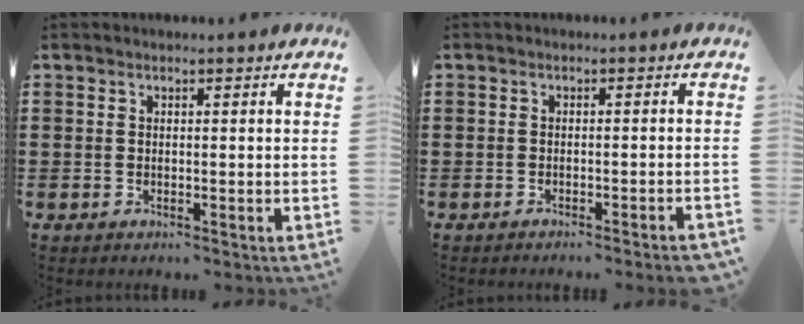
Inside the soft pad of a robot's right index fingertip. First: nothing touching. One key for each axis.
{"total": 1.6, "fx": -1.3, "fy": -0.2, "fz": 0.8, "tx": -0.013, "ty": 0.000, "tz": -0.025}